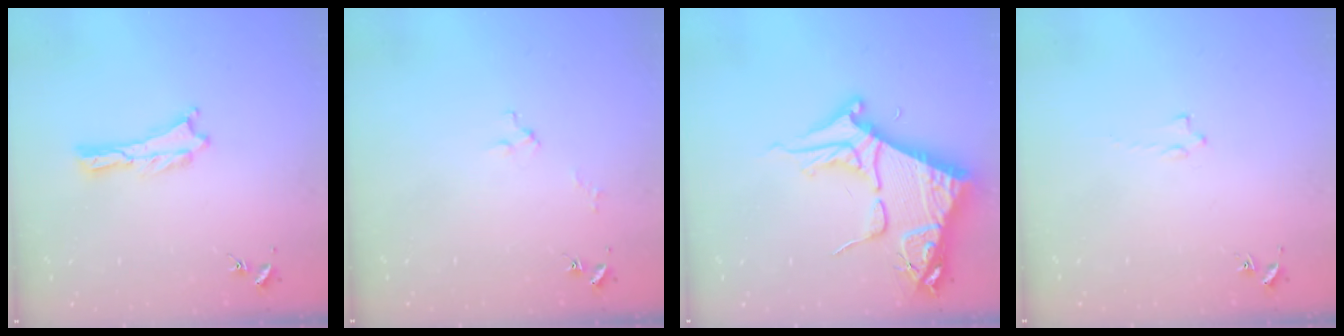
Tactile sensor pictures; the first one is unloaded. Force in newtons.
{"total": 2.0, "press": 2.0, "slide": 0.1}
{"total": 10.7, "press": 10.7, "slide": 1.2}
{"total": 0.8, "press": 0.7, "slide": 0.2}